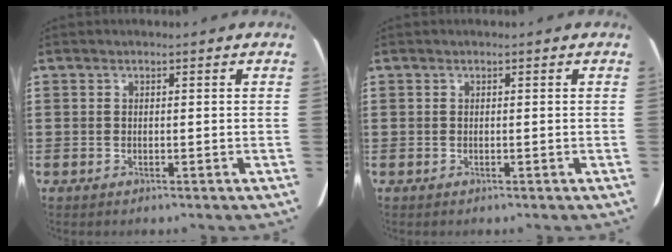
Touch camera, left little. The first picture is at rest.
{"total": 0.0}